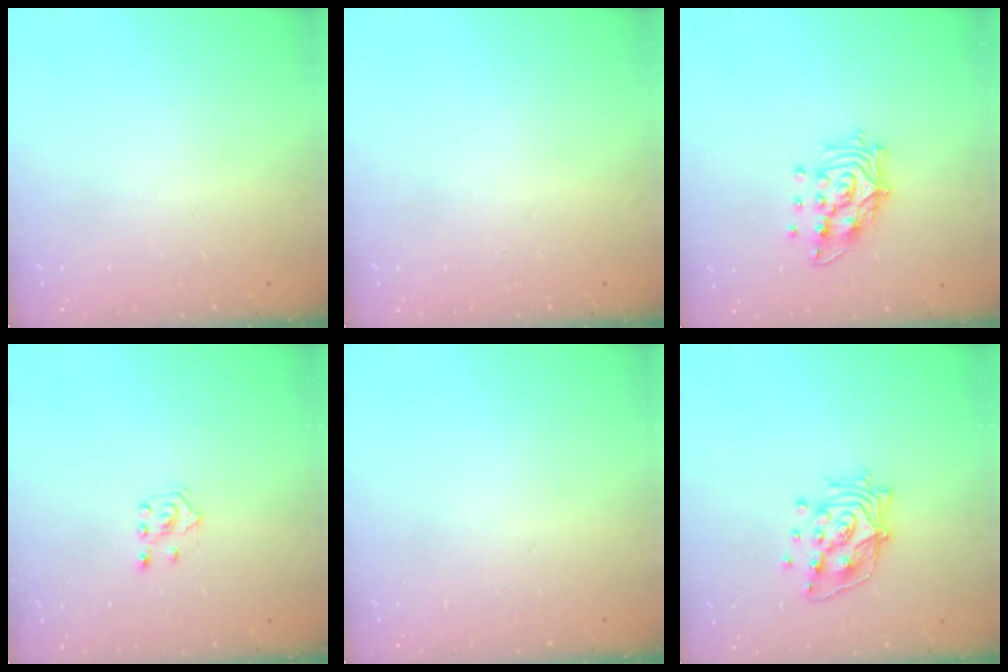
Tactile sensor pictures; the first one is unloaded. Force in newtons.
{"total": 0.0}
{"total": 12.4, "press": 12.4, "slide": 1.0}
{"total": 4.0, "press": 3.9, "slide": 1.0}
{"total": 0.0}
{"total": 14.4, "press": 14.4, "slide": 1.1}